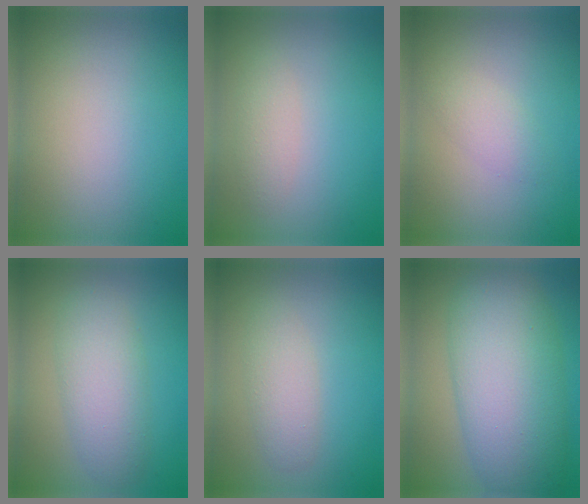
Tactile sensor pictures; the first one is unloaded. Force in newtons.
{"total": 1.5, "press": 1.5, "slide": 0.1}
{"total": 1.8, "press": 1.8, "slide": 0.0}
{"total": 4.5, "press": 4.5, "slide": 0.1}
{"total": 2.3, "press": 2.3, "slide": 0.1}
{"total": 11.0, "press": 11.0, "slide": 0.1}